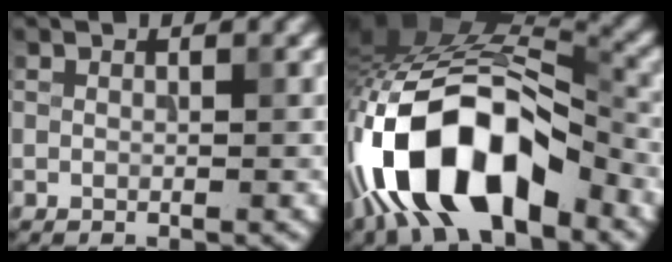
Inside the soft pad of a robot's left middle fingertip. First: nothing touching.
{"total": 14.1, "force": [-6.2, 6.8, 10.6], "torque": [-0.189, 0.014, -0.110]}